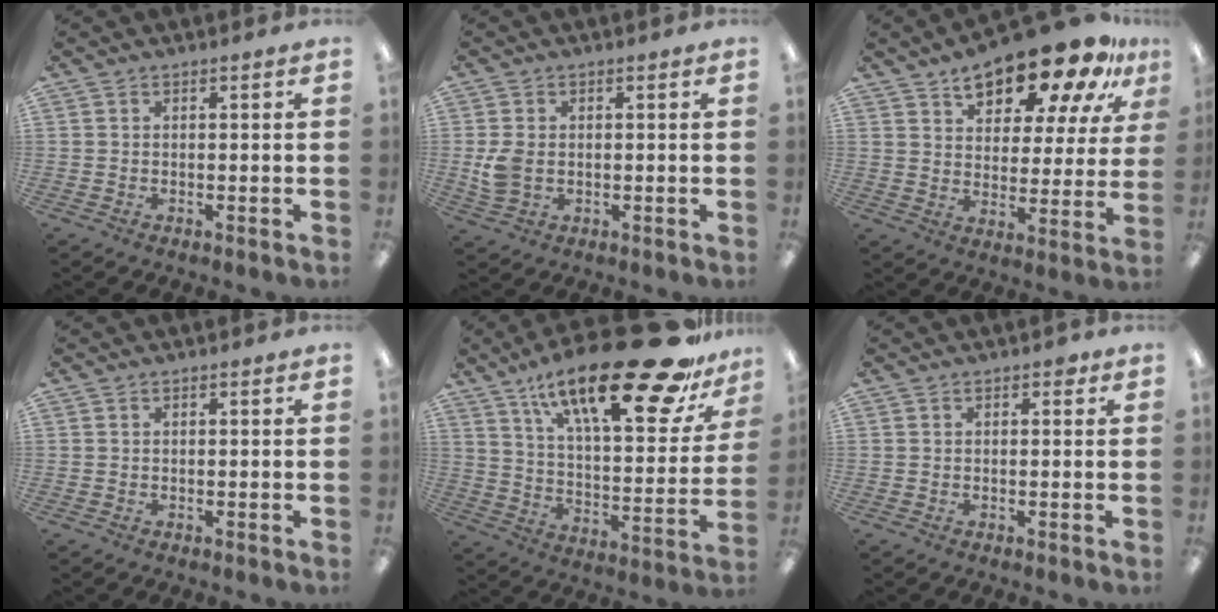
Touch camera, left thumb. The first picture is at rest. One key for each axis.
{"total": 5.1, "fx": -0.1, "fy": 3.8, "fz": 3.4, "tx": -0.074, "ty": -0.002, "tz": -0.005}
{"total": 17.3, "fx": 13.1, "fy": 6.6, "fz": 9.1, "tx": -0.142, "ty": -0.082, "tz": 0.220}
{"total": 0.0}
{"total": 29.4, "fx": 19.5, "fy": 8.9, "fz": 20.1, "tx": -0.304, "ty": -0.118, "tz": 0.313}
{"total": 1.2, "fx": 0.6, "fy": 0.7, "fz": 0.8, "tx": -0.001, "ty": -0.003, "tz": 0.006}